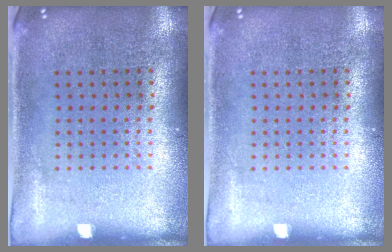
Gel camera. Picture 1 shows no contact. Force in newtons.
{"total": 0.0}